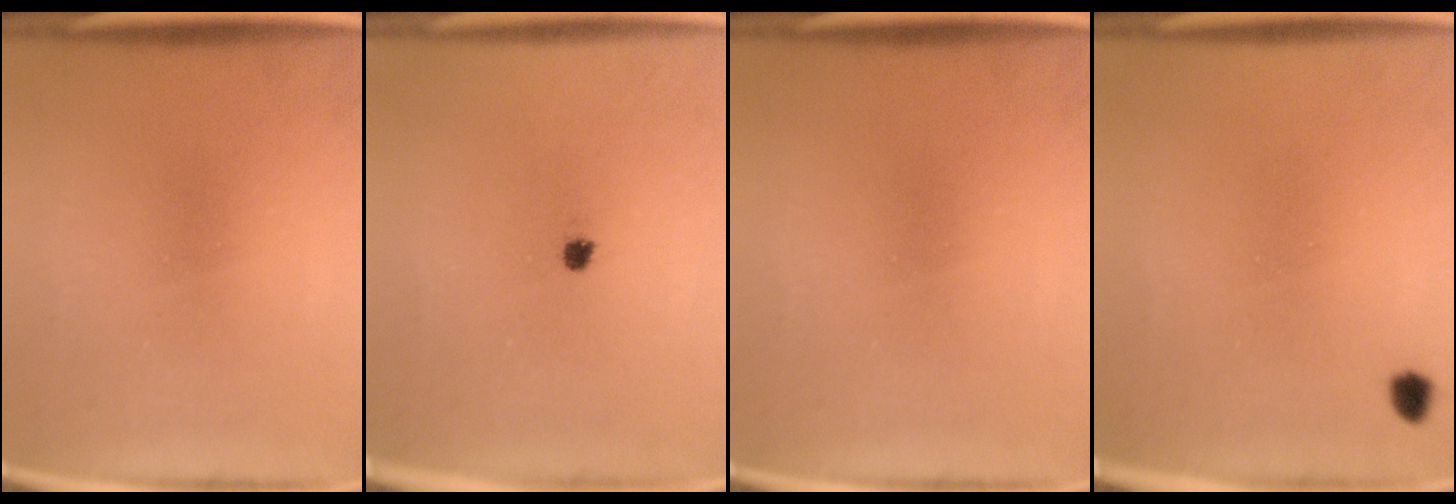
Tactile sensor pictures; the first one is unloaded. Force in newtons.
{"total": 1.3}
{"total": 0.0}
{"total": 1.4}